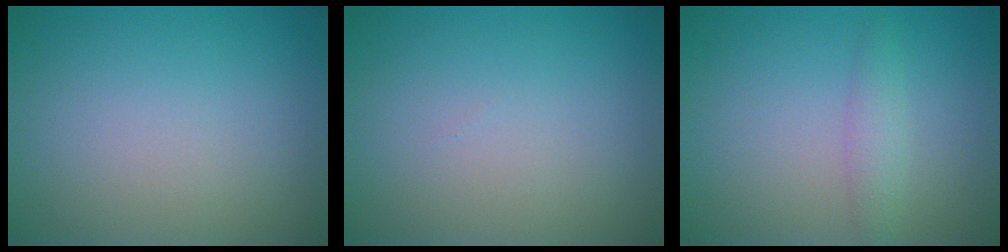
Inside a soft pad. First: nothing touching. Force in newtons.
{"total": 0.0}
{"total": 1.7, "press": 1.7, "slide": 0.1}